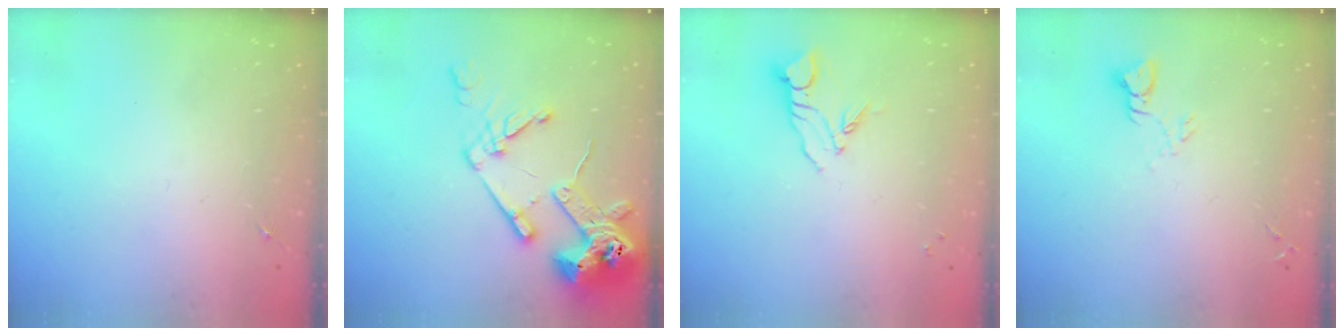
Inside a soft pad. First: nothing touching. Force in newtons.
{"total": 17.2, "press": 17.1, "slide": 2.2}
{"total": 6.1, "press": 6.1, "slide": 0.5}
{"total": 3.6, "press": 3.5, "slide": 0.3}